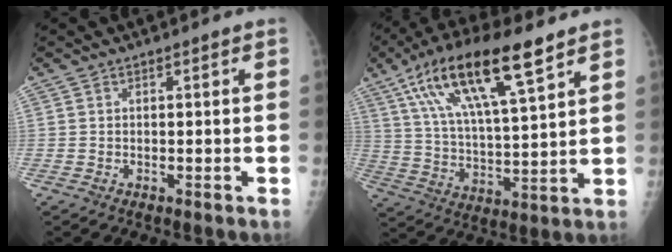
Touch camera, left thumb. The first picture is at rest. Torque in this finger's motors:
{"motor_torque": [1.14, 1.16, 1.39, -1.38, 0.61]}